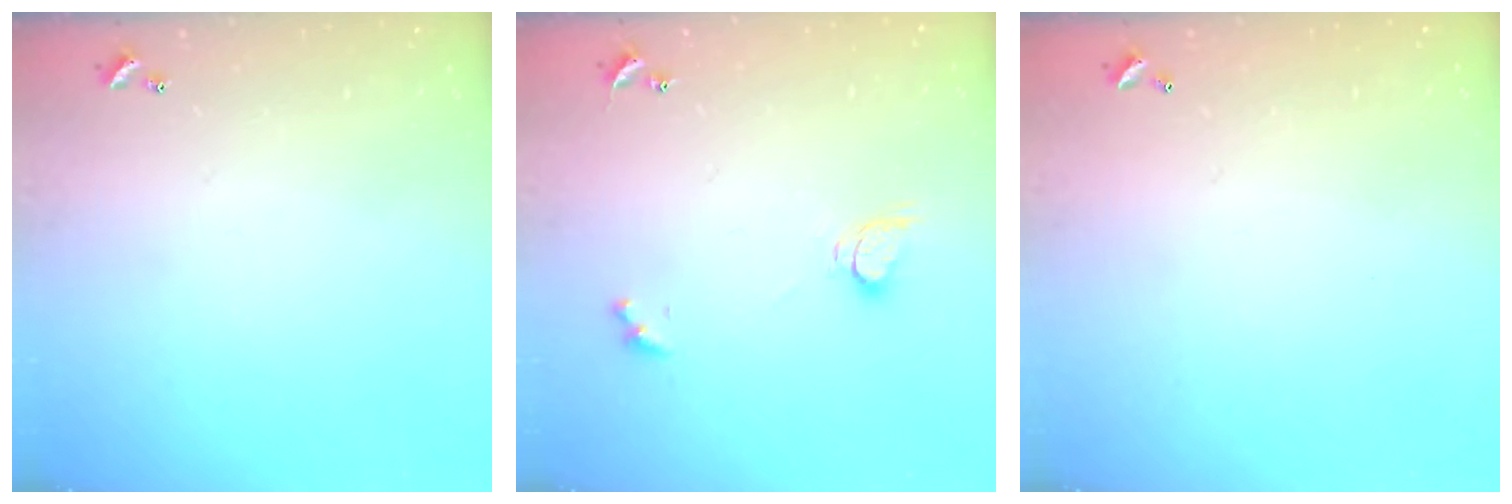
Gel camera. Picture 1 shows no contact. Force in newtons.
{"total": 2.5, "press": 2.5, "slide": 0.4}
{"total": 2.9, "press": 2.9, "slide": 0.1}